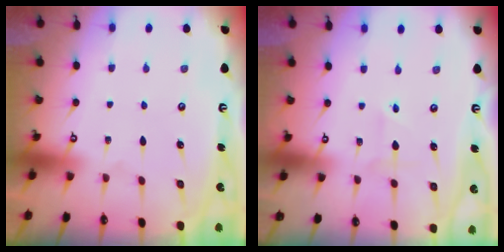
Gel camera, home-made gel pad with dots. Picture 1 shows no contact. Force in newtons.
{"total": 1.8, "press": 1.7, "slide": 0.6}